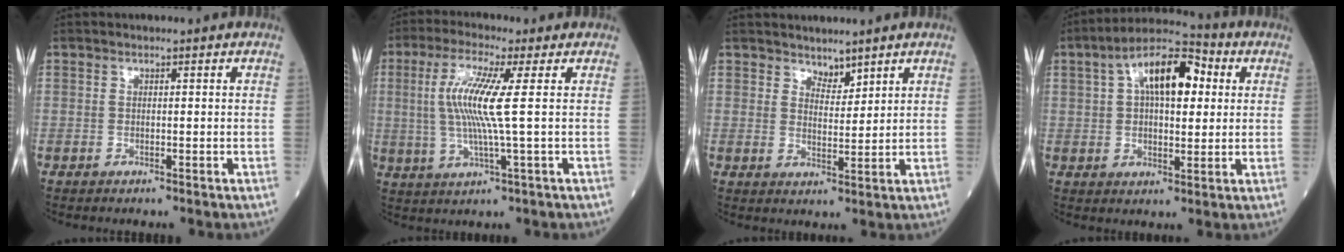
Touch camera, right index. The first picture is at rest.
{"total": 9.1, "force": [1.1, -0.5, 9.0], "torque": [-0.196, 0.001, 0.020]}
{"total": 2.8, "force": [2.5, 1.1, 0.7], "torque": [-0.007, -0.003, 0.046]}
{"total": 12.2, "force": [3.5, 4.9, 10.6], "torque": [-0.182, 0.036, 0.051]}